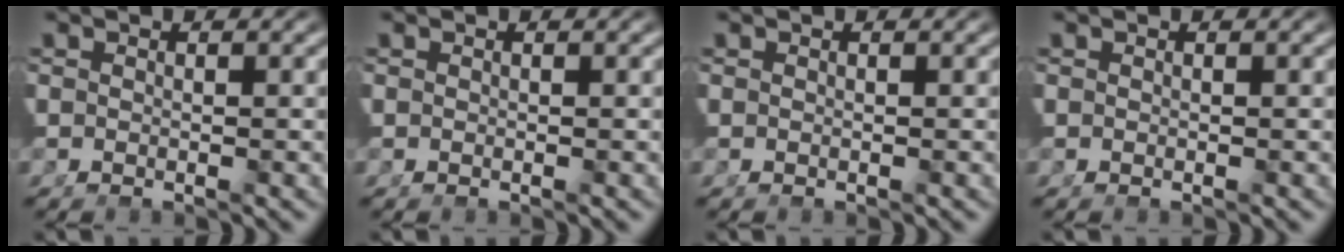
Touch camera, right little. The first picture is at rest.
{"total": 0.0}
{"total": 0.0}
{"total": 0.0}